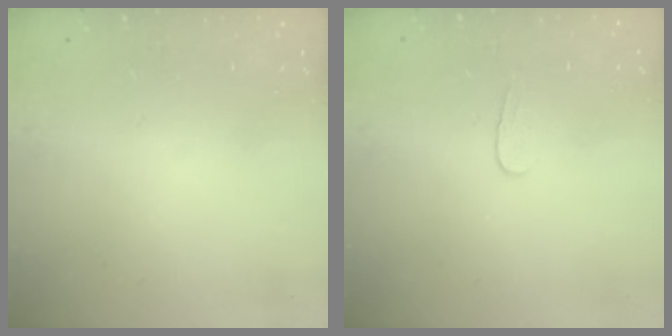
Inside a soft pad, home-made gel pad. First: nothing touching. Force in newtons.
{"total": 3.8, "press": 3.8, "slide": 0.3}